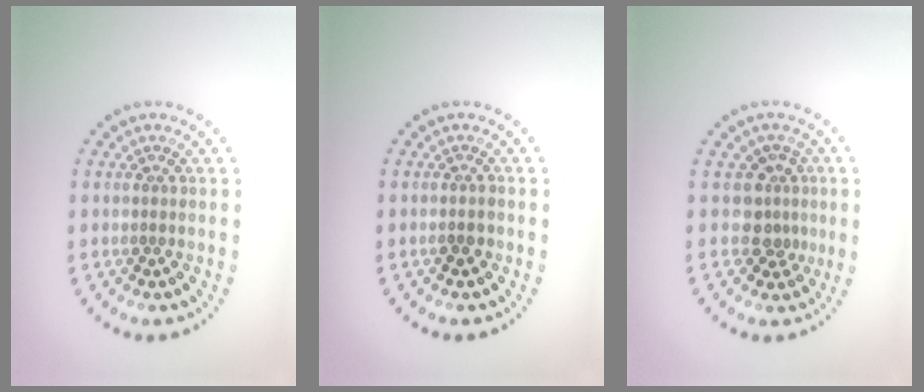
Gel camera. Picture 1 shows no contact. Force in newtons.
{"total": 1.1, "press": 1.0, "slide": 0.5}
{"total": 2.6, "press": 1.9, "slide": 1.8}